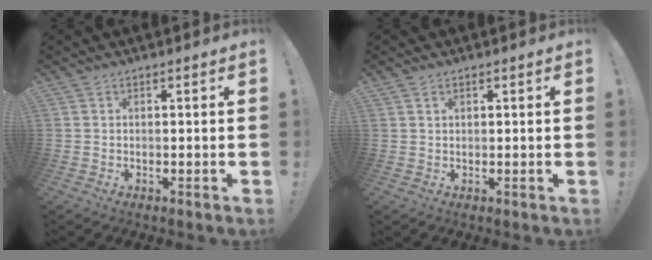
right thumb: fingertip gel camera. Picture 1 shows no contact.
{"total": 1.1, "force": [0.8, 0.7, 0.3], "torque": [0.001, -0.001, 0.014]}